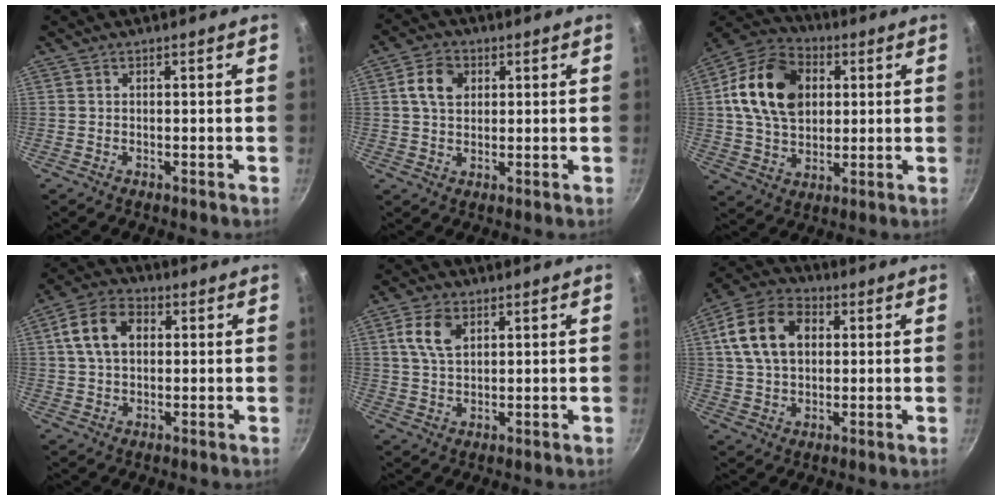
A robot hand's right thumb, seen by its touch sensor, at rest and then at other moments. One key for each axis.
{"total": 6.4, "fx": 1.8, "fy": 4.7, "fz": 4.0, "tx": -0.058, "ty": 0.006, "tz": 0.027}
{"total": 18.0, "fx": 3.7, "fy": 12.8, "fz": 12.1, "tx": -0.187, "ty": 0.010, "tz": 0.054}
{"total": 9.9, "fx": 2.2, "fy": 6.9, "fz": 6.8, "tx": -0.108, "ty": 0.017, "tz": 0.028}
{"total": 6.7, "fx": 2.7, "fy": 4.0, "fz": 4.7, "tx": -0.083, "ty": -0.001, "tz": 0.051}
{"total": 14.3, "fx": 3.5, "fy": 9.9, "fz": 9.7, "tx": -0.159, "ty": 0.013, "tz": 0.048}